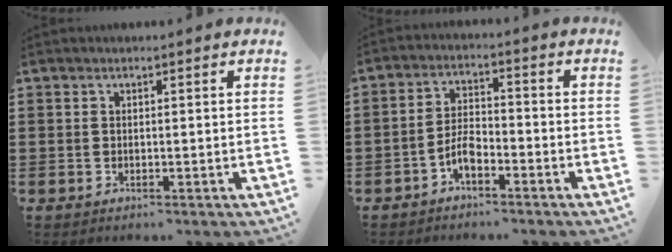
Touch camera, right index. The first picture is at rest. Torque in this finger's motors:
{"motor_torque": [2.14, 0.00, 0.29, 0.00]}